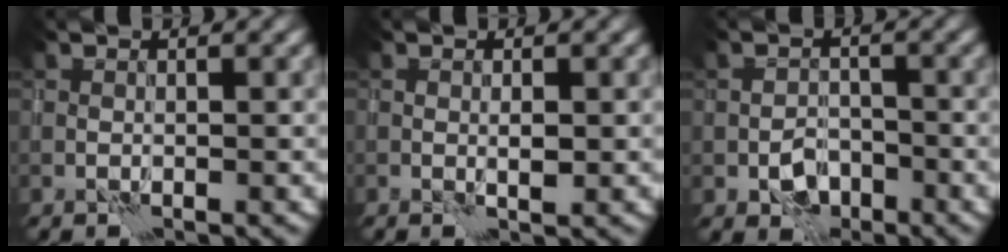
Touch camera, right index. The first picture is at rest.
{"total": 0.8, "force": [0.2, 0.3, 0.8], "torque": [-0.012, -0.001, 0.006]}
{"total": 2.5, "force": [-1.2, 1.8, 1.3], "torque": [-0.016, 0.002, -0.021]}